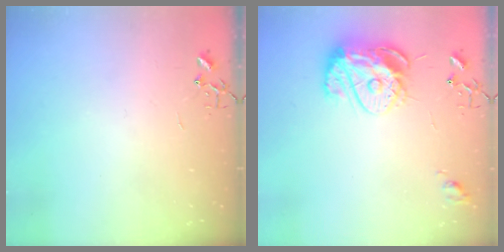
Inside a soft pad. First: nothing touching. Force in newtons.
{"total": 14.7, "press": 14.6, "slide": 1.4}